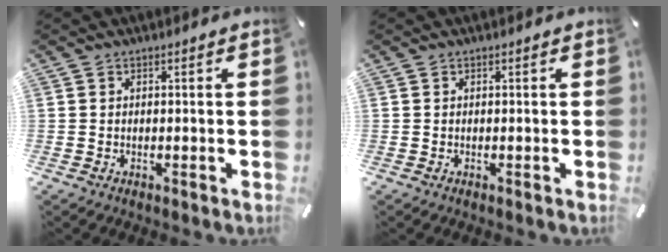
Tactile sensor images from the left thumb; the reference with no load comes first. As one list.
[{"total": 0.0}]